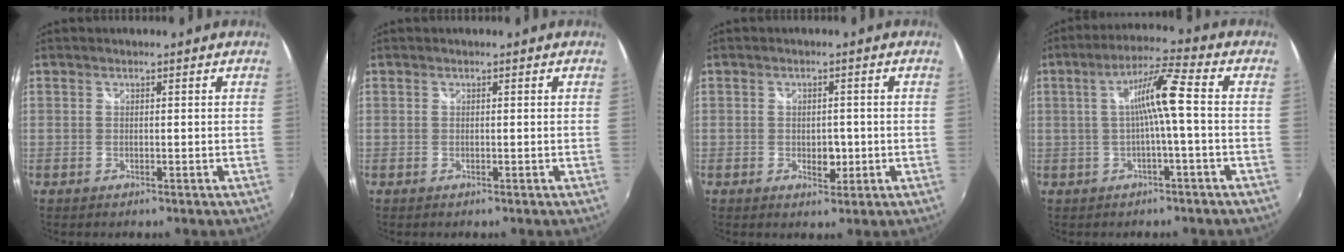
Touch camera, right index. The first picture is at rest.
{"total": 0.0}
{"total": 2.9, "force": [-0.5, 2.0, 2.0], "torque": [-0.032, 0.001, -0.003]}
{"total": 7.5, "force": [-0.7, -0.4, 7.5], "torque": [-0.145, 0.013, -0.007]}